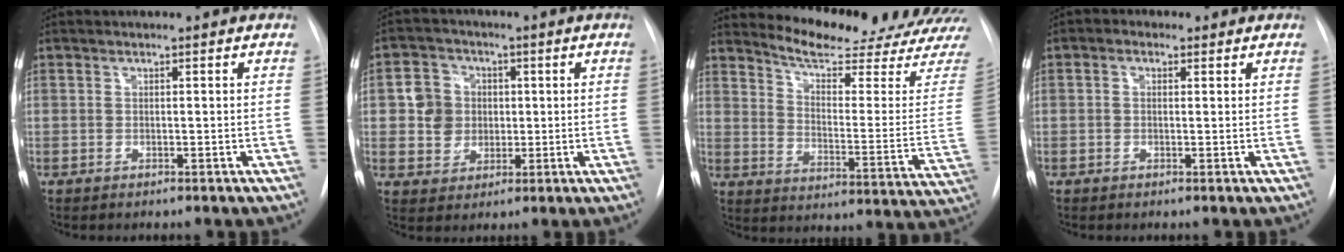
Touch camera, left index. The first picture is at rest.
{"total": 6.7, "force": [0.5, 6.3, 2.1], "torque": [-0.047, 0.023, 0.016]}
{"total": 21.7, "force": [20.7, 0.5, 6.5], "torque": [-0.102, -0.117, 0.261]}
{"total": 1.8, "force": [0.6, 1.5, 0.8], "torque": [-0.018, 0.013, 0.005]}